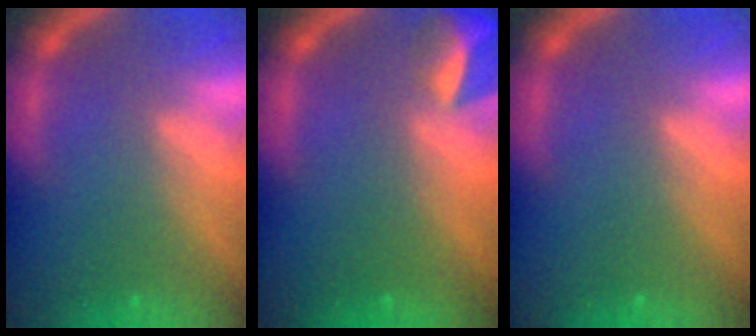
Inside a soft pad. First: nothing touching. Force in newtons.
{"total": 4.9}
{"total": 0.0}